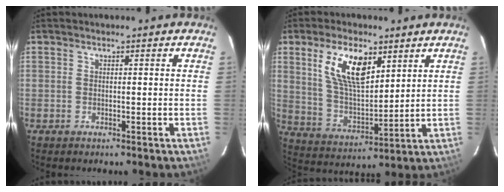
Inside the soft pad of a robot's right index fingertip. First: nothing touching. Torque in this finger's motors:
{"motor_torque": [0.70, 0.44, 0.68, 0.11]}